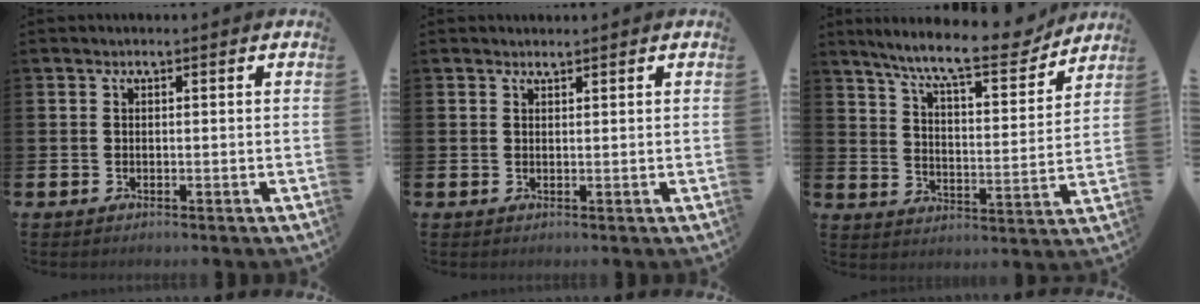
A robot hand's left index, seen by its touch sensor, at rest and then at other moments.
{"total": 1.0, "force": [0.9, 0.1, 0.0], "torque": [0.013, -0.005, 0.015]}
{"total": 10.6, "force": [9.4, 1.5, 4.8], "torque": [-0.114, -0.055, 0.158]}